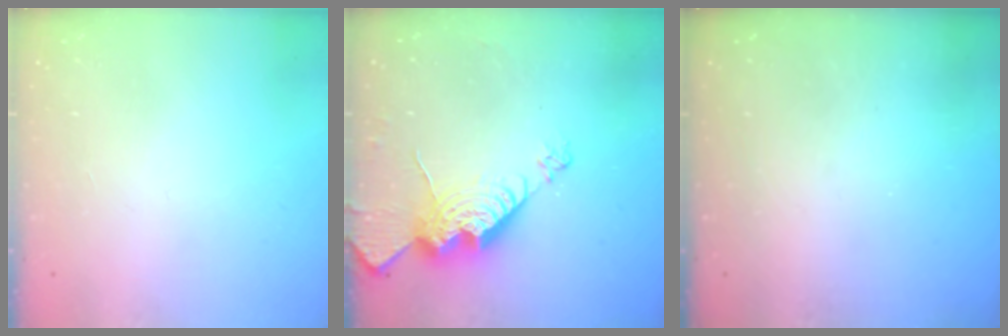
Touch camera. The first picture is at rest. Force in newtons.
{"total": 16.2, "press": 16.1, "slide": 1.7}
{"total": 0.0}